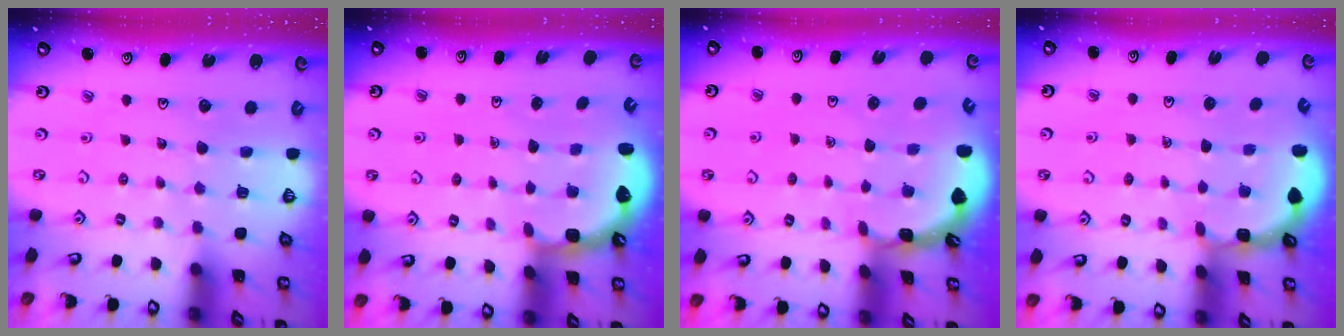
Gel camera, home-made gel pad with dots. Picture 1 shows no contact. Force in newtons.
{"total": 2.6, "press": 2.2, "slide": 1.4}
{"total": 1.7, "press": 1.6, "slide": 0.1}
{"total": 2.1, "press": 2.1, "slide": 0.2}